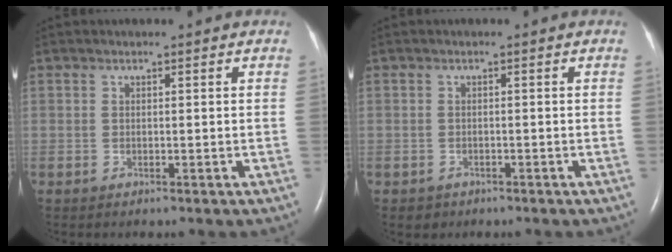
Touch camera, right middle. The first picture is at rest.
{"total": 1.2, "force": [-0.7, 1.0, -0.1], "torque": [-0.002, 0.005, -0.004]}